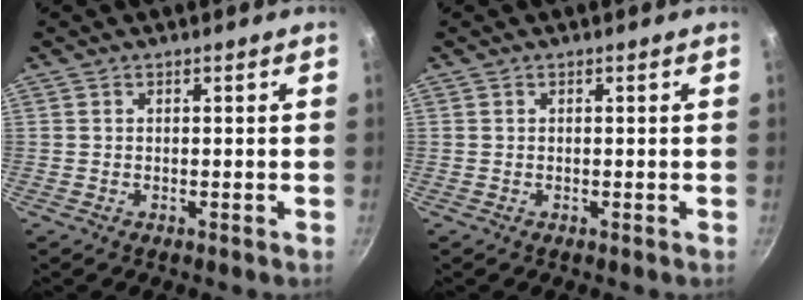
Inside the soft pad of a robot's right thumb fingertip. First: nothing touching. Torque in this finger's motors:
{"motor_torque": [-0.43, 0.05, 0.00, 0.00, -0.02]}